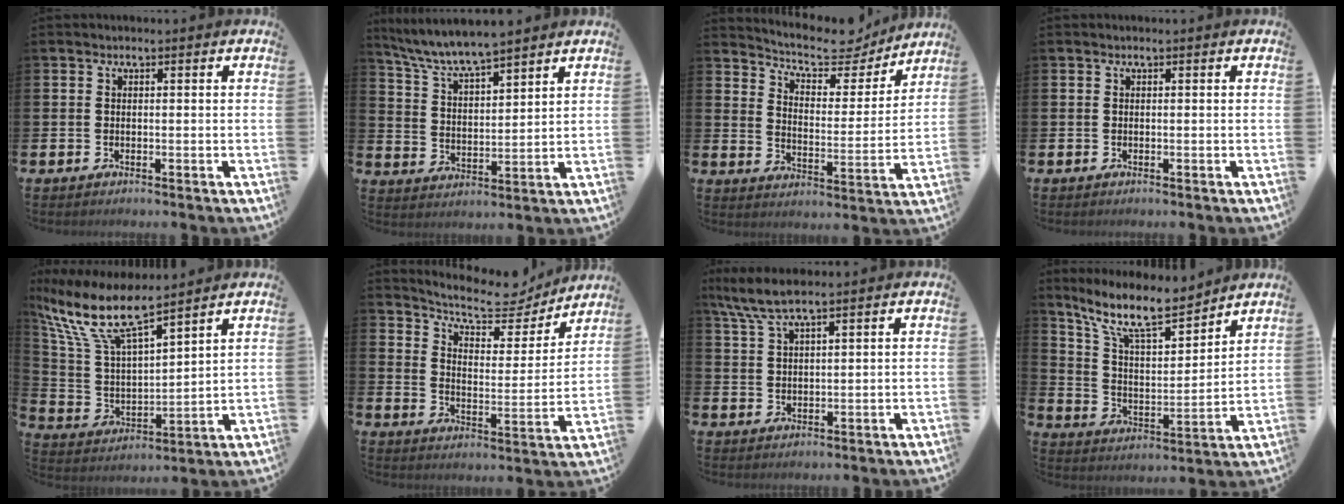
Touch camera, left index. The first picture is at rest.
{"total": 6.7, "force": [6.4, 0.4, 2.0], "torque": [-0.069, -0.034, 0.114]}
{"total": 8.4, "force": [7.7, 2.6, 2.2], "torque": [-0.071, -0.056, 0.134]}
{"total": 0.0}
{"total": 11.0, "force": [9.0, 2.4, 5.9], "torque": [-0.157, -0.046, 0.157]}
{"total": 9.4, "force": [8.6, 2.7, 2.9], "torque": [-0.076, -0.061, 0.147]}
{"total": 5.8, "force": [4.6, 0.6, 3.4], "torque": [-0.082, -0.008, 0.085]}
{"total": 11.6, "force": [9.8, 2.8, 5.6], "torque": [-0.133, -0.056, 0.172]}